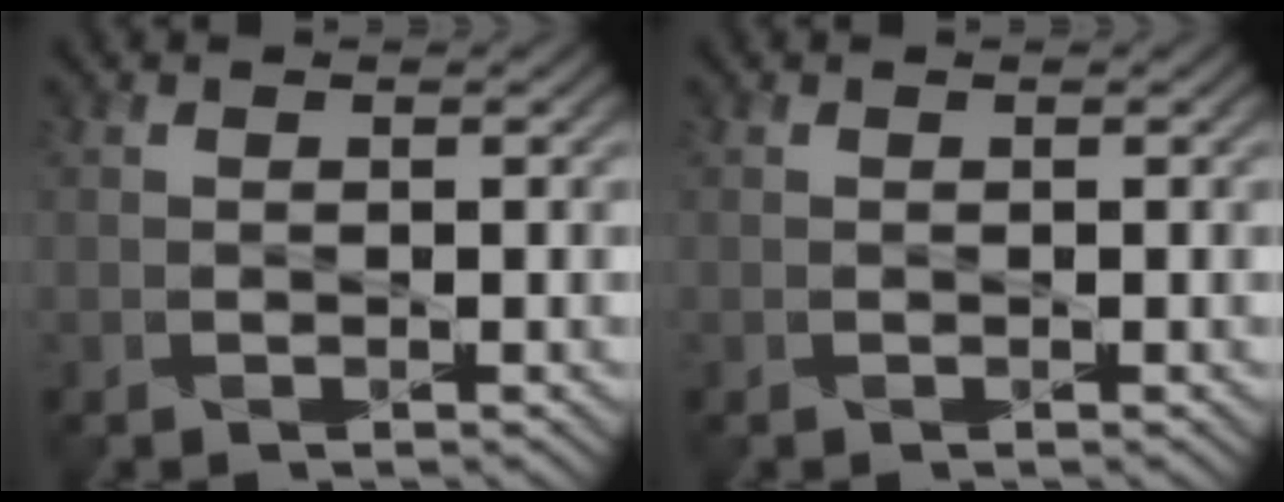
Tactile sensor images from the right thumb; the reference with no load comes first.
{"total": 0.0}